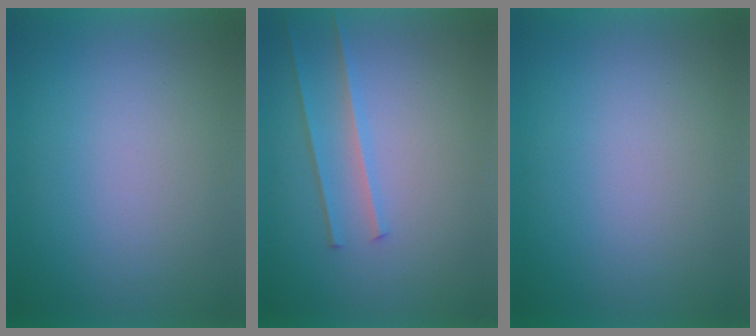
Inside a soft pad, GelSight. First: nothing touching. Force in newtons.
{"total": 2.2}
{"total": 0.0}